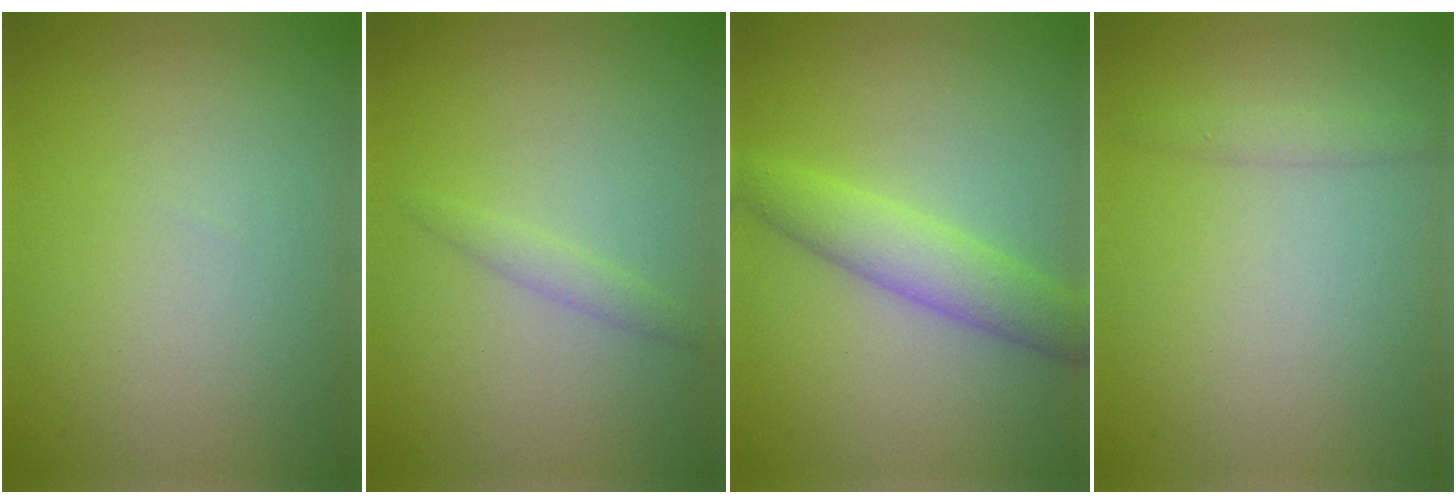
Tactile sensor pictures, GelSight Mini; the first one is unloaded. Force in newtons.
{"total": 1.1, "press": 1.1, "slide": 0.0}
{"total": 3.8, "press": 3.8, "slide": 0.1}
{"total": 1.1, "press": 1.1, "slide": 0.1}